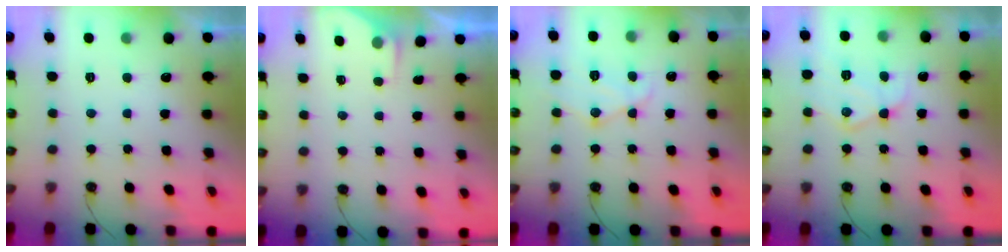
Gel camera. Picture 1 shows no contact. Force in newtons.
{"total": 1.4, "press": 1.3, "slide": 0.2}
{"total": 11.8, "press": 11.8, "slide": 1.0}
{"total": 12.8, "press": 12.8, "slide": 1.0}